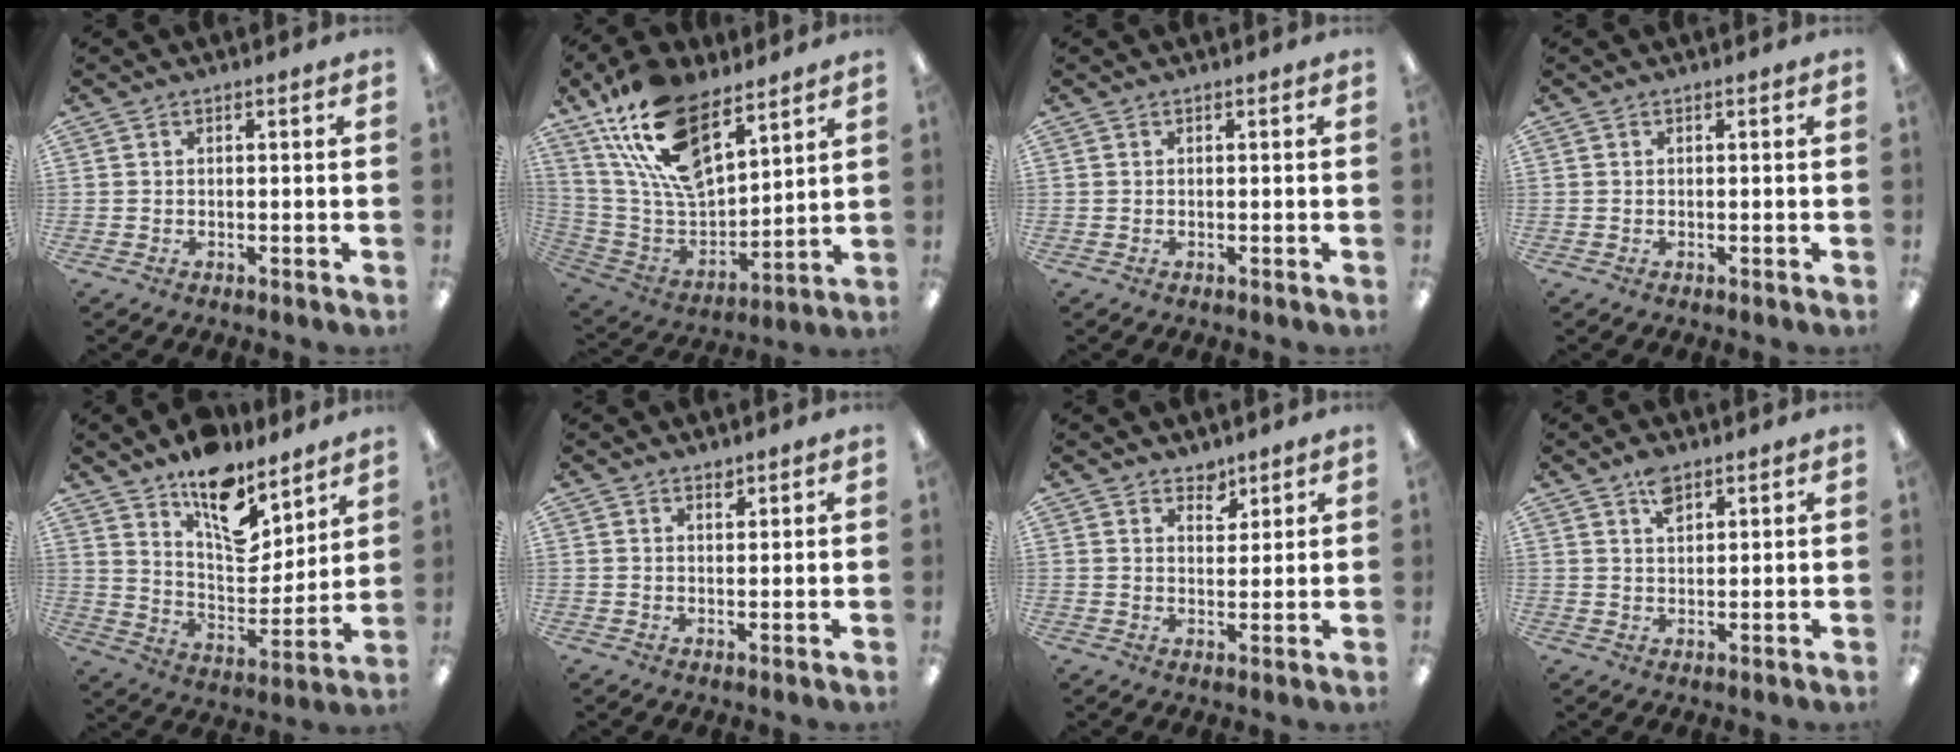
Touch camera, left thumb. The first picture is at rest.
{"total": 20.8, "force": [13.1, 9.9, 12.7], "torque": [-0.268, -0.068, 0.237]}
{"total": 0.0}
{"total": 0.0}
{"total": 14.6, "force": [10.9, 6.6, 7.1], "torque": [-0.103, -0.083, 0.193]}
{"total": 1.5, "force": [1.4, 0.6, 0.3], "torque": [0.000, -0.005, 0.025]}
{"total": 3.9, "force": [3.3, 1.9, 0.5], "torque": [0.007, -0.023, 0.058]}
{"total": 4.4, "force": [2.9, 2.2, 2.5], "torque": [-0.041, -0.004, 0.050]}